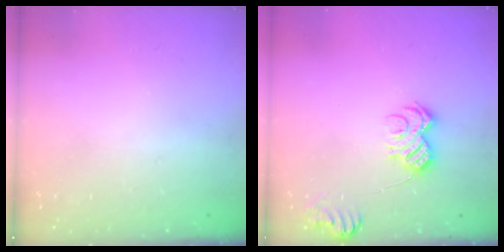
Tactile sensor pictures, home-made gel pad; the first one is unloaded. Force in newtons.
{"total": 8.2, "press": 8.2, "slide": 0.8}